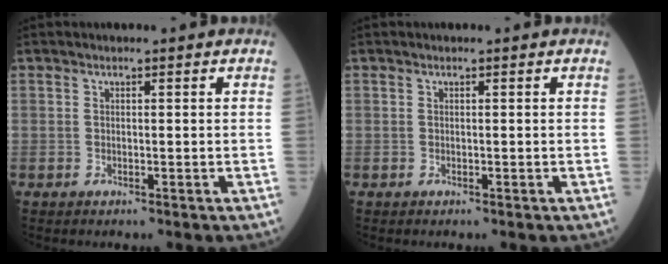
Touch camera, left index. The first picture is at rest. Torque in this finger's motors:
{"motor_torque": [0.00, 0.00, 0.00, 0.00]}